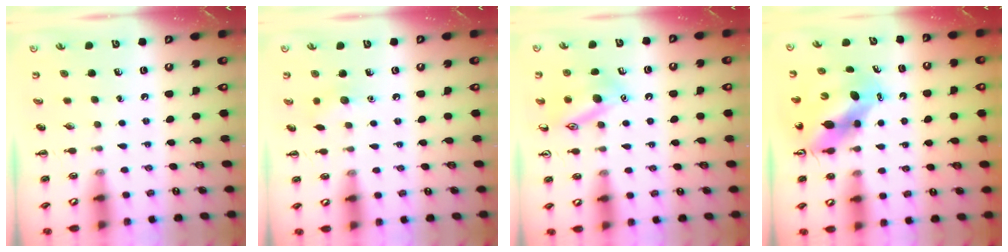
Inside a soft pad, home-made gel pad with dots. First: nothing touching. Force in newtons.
{"total": 6.4, "press": 6.2, "slide": 1.8}
{"total": 14.0, "press": 13.9, "slide": 1.1}
{"total": 9.6, "press": 9.1, "slide": 2.8}